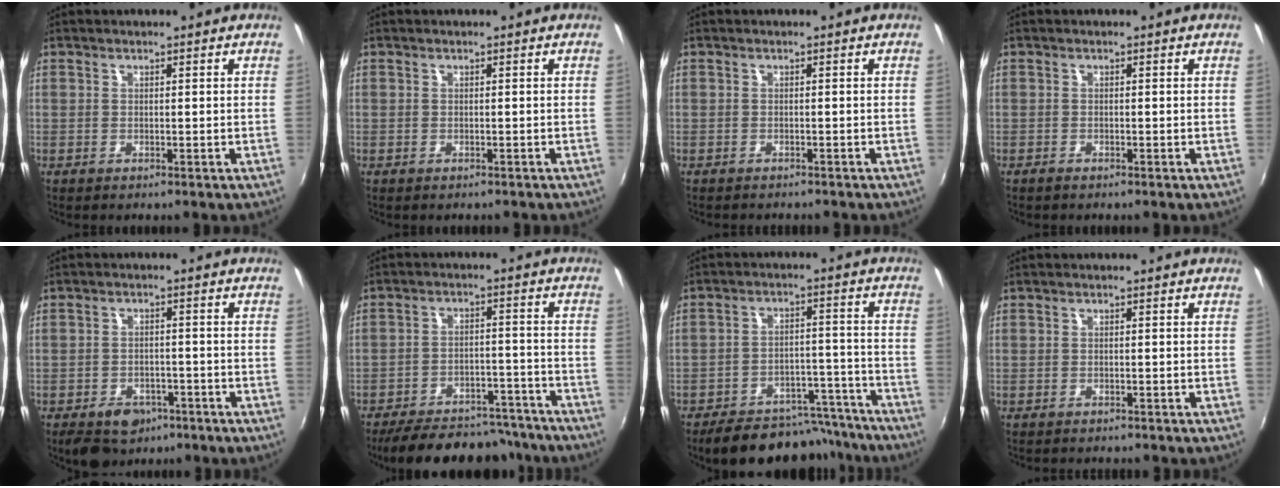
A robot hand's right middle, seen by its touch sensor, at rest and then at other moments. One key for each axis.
{"total": 0.0}
{"total": 1.9, "fx": -1.8, "fy": 0.3, "fz": 0.6, "tx": -0.017, "ty": -0.010, "tz": -0.025}
{"total": 0.9, "fx": -0.8, "fy": 0.3, "fz": 0.3, "tx": -0.007, "ty": -0.004, "tz": -0.017}
{"total": 7.8, "fx": -5.2, "fy": 4.8, "fz": 3.3, "tx": -0.077, "ty": 0.001, "tz": -0.069}
{"total": 20.0, "fx": -17.3, "fy": 6.6, "fz": 7.4, "tx": -0.145, "ty": 0.023, "tz": -0.220}
{"total": 16.4, "fx": -14.5, "fy": 5.7, "fz": 5.0, "tx": -0.092, "ty": 0.040, "tz": -0.180}
{"total": 2.1, "fx": -2.0, "fy": 0.2, "fz": 0.6, "tx": -0.018, "ty": -0.010, "tz": -0.030}